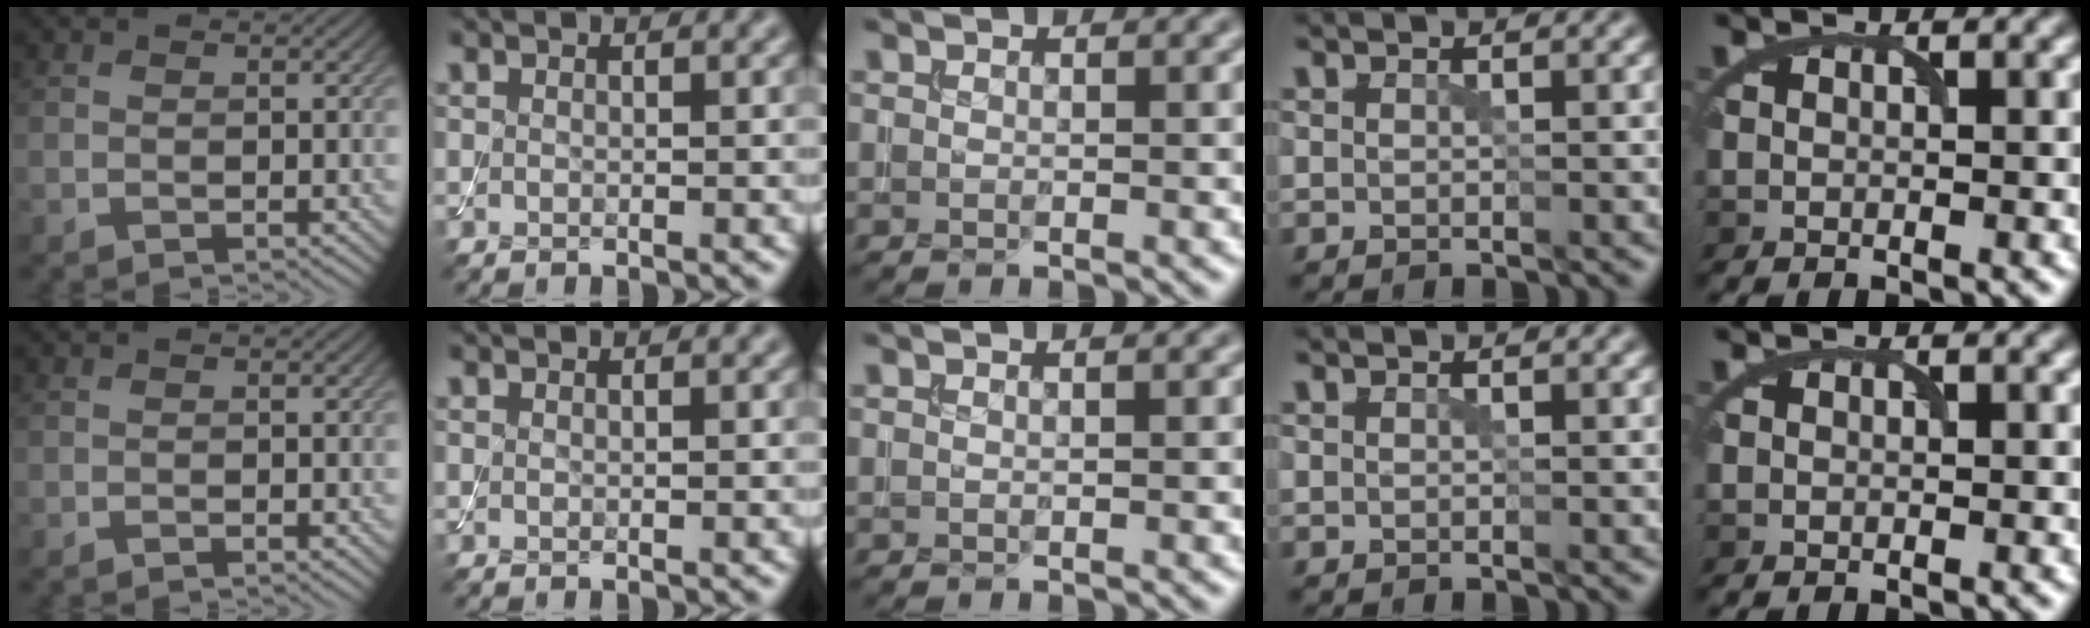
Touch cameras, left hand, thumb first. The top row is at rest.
{"thumb": {"total": 0.9, "force": [-0.6, 0.0, 0.7], "torque": [-0.015, 0.000, -0.012]}, "middle": {"total": 0.7, "force": [0.4, 0.2, 0.5], "torque": [-0.007, -0.003, 0.000]}}